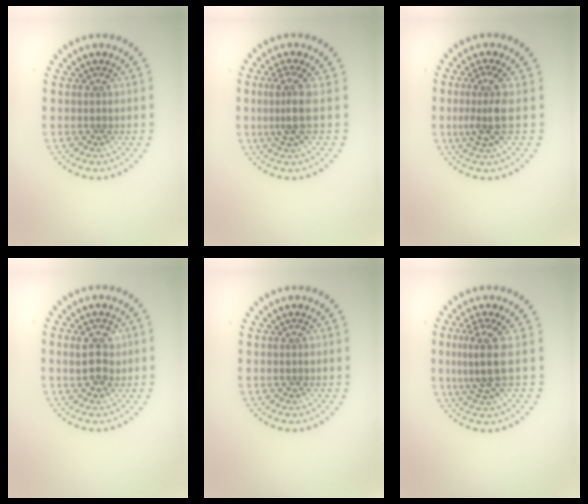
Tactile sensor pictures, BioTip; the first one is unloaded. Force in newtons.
{"total": 2.7, "press": 1.9, "slide": 1.9}
{"total": 2.8, "press": 2.1, "slide": 1.9}
{"total": 2.9, "press": 2.9, "slide": 0.4}
{"total": 0.0}
{"total": 3.2, "press": 2.5, "slide": 2.1}